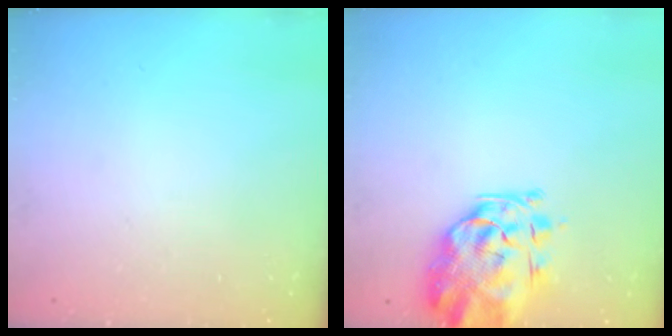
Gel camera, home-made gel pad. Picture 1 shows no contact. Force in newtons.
{"total": 2.5, "press": 2.3, "slide": 1.0}